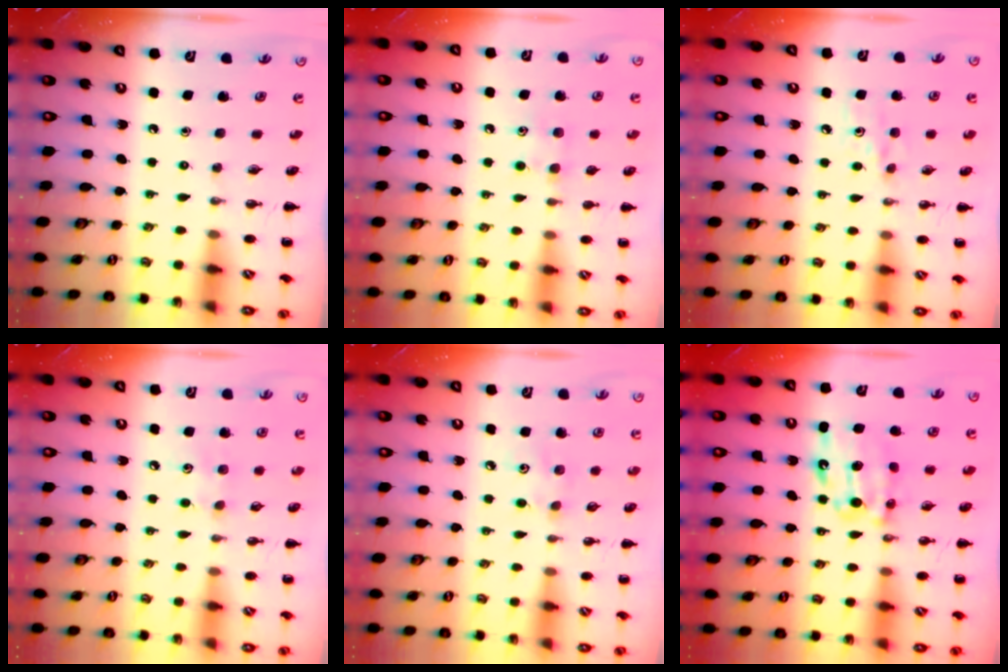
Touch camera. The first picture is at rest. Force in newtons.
{"total": 7.4, "press": 7.2, "slide": 1.4}
{"total": 5.2, "press": 5.0, "slide": 1.6}
{"total": 4.6, "press": 4.4, "slide": 1.1}
{"total": 3.5, "press": 3.4, "slide": 1.0}
{"total": 10.0, "press": 10.0, "slide": 0.8}